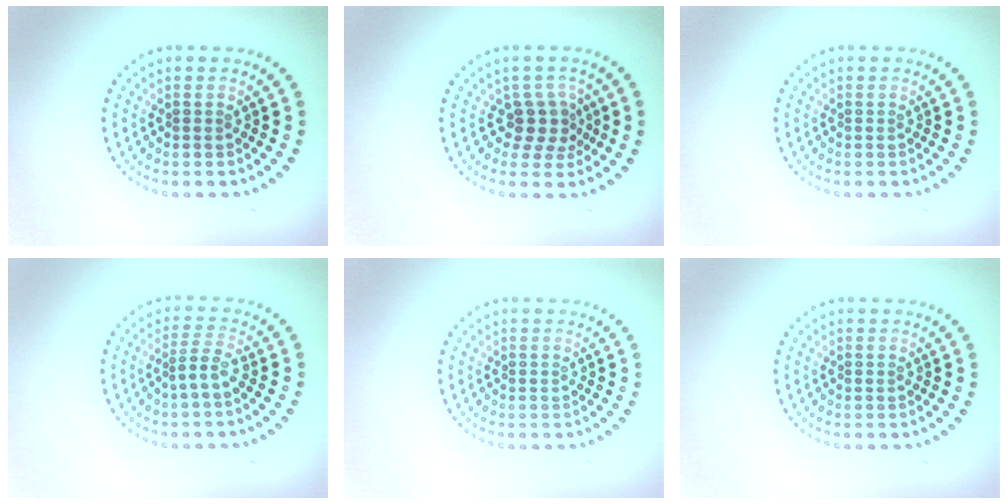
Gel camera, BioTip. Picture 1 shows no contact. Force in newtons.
{"total": 2.5, "press": 2.0, "slide": 1.6}
{"total": 0.0}
{"total": 1.9, "press": 1.3, "slide": 1.4}
{"total": 0.0}
{"total": 0.0}